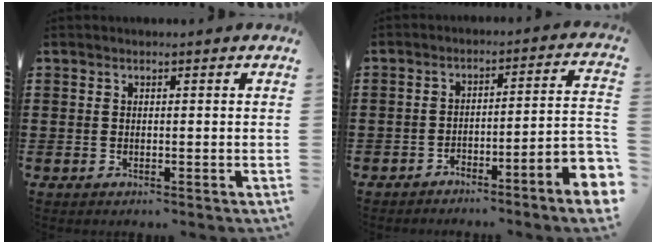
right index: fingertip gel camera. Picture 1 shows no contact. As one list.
[{"total": 5.0, "force": [-4.0, -0.2, 2.9], "torque": [-0.047, -0.013, -0.080]}]